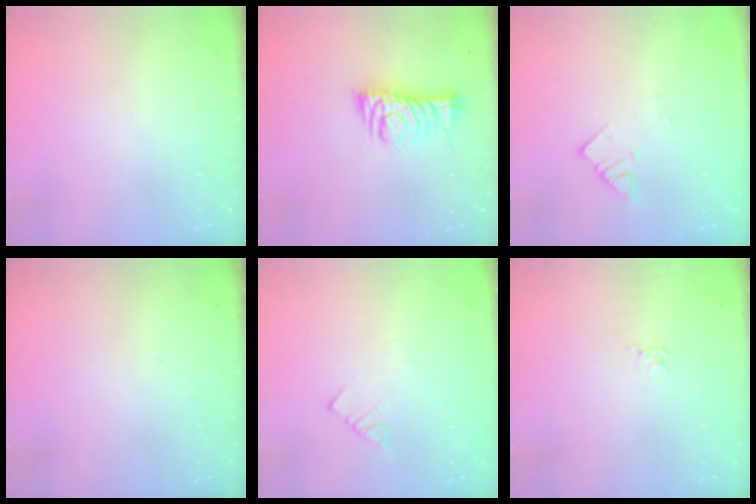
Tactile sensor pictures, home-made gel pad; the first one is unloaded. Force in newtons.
{"total": 9.2, "press": 9.2, "slide": 0.6}
{"total": 3.2, "press": 3.2, "slide": 0.1}
{"total": 0.0}
{"total": 1.9, "press": 1.9, "slide": 0.1}
{"total": 2.8, "press": 2.8, "slide": 0.3}